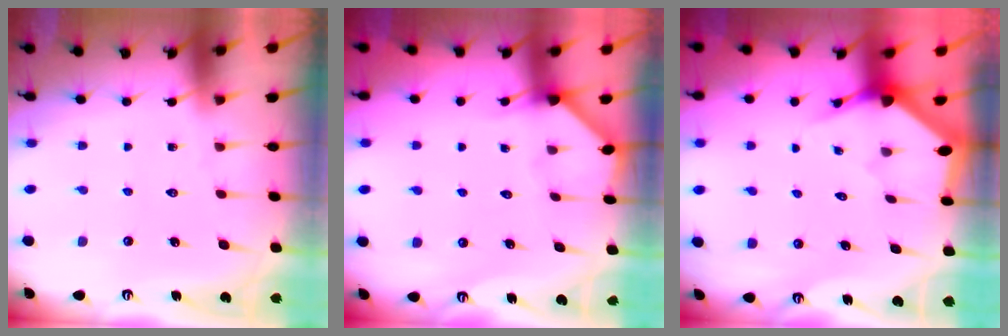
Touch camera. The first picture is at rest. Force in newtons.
{"total": 2.6, "press": 2.6, "slide": 0.2}
{"total": 2.8, "press": 2.8, "slide": 0.2}